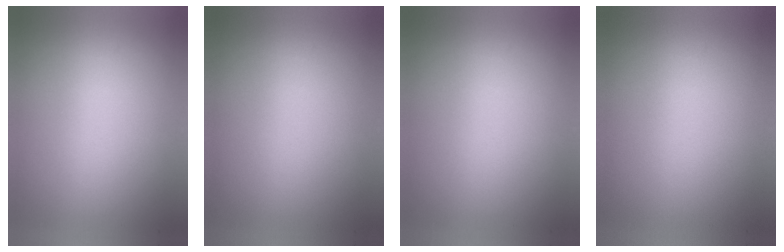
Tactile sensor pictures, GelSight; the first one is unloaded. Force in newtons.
{"total": 0.0}
{"total": 0.0}
{"total": 0.0}